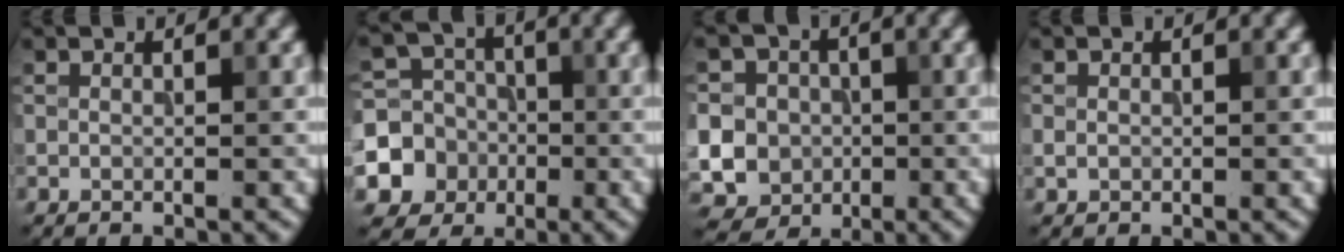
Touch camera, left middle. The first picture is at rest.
{"total": 7.6, "force": [-2.2, 7.0, 1.8], "torque": [-0.027, -0.006, -0.063]}
{"total": 12.2, "force": [-1.4, 11.6, 3.6], "torque": [-0.104, 0.003, -0.035]}
{"total": 0.7, "force": [0.0, 0.6, 0.3], "torque": [-0.002, -0.003, -0.002]}